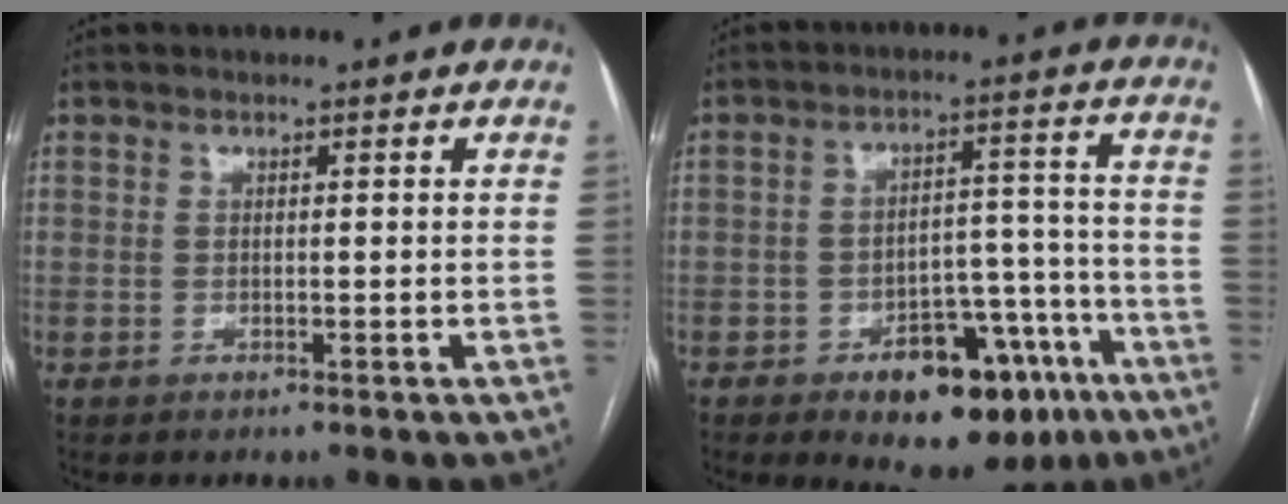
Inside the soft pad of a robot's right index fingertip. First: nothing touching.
{"total": 14.6, "force": [-8.8, 7.0, 9.3], "torque": [-0.097, 0.031, -0.118]}